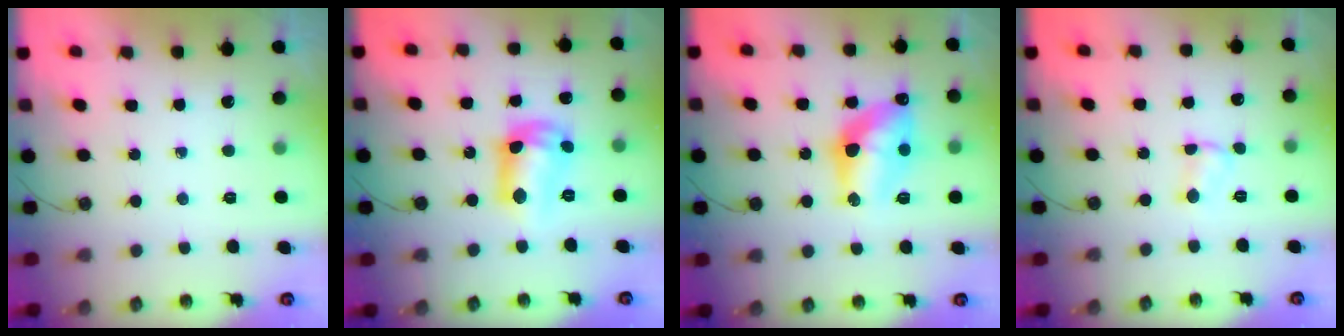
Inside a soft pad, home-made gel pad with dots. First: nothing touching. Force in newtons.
{"total": 13.0, "press": 12.9, "slide": 1.1}
{"total": 12.8, "press": 12.8, "slide": 0.9}
{"total": 2.9, "press": 2.9, "slide": 0.5}